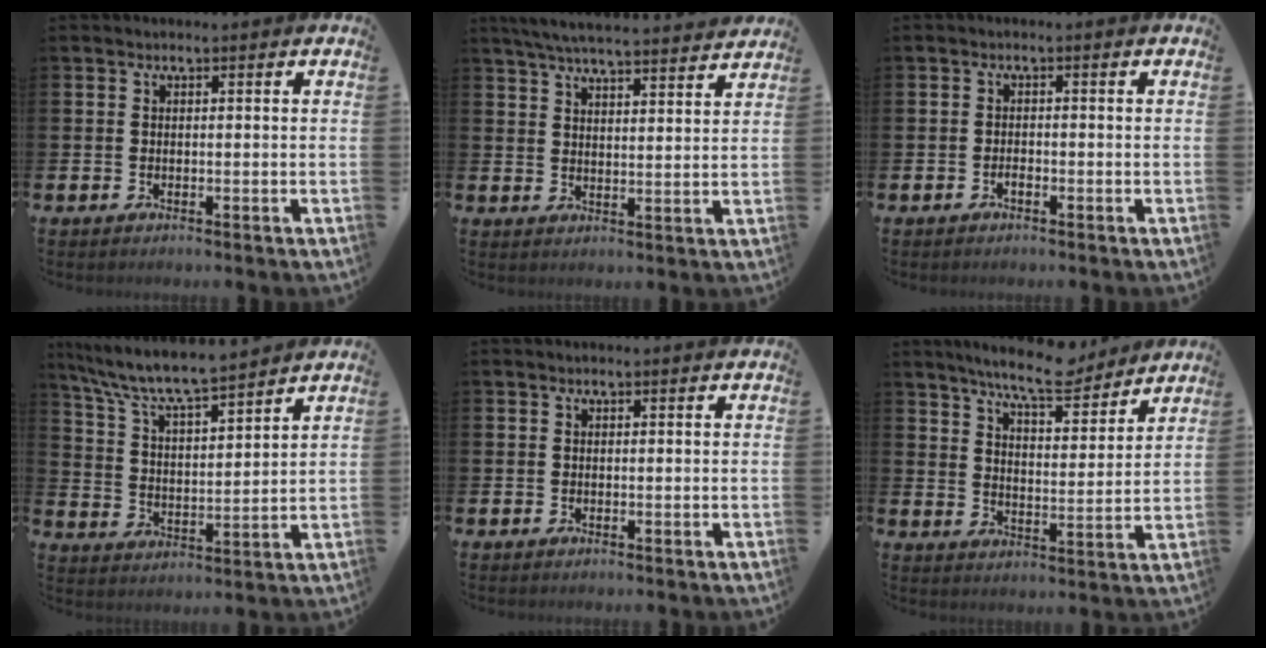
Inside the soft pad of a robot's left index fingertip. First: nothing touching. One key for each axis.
{"total": 6.0, "fx": 5.9, "fy": 0.2, "fz": 1.5, "tx": -0.044, "ty": -0.032, "tz": 0.104}
{"total": 1.0, "fx": -0.6, "fy": 0.4, "fz": 0.6, "tx": -0.020, "ty": 0.001, "tz": -0.010}
{"total": 8.0, "fx": 7.5, "fy": 0.6, "fz": 2.6, "tx": -0.085, "ty": -0.051, "tz": 0.130}
{"total": 0.0}
{"total": 8.7, "fx": 8.1, "fy": 1.2, "fz": 3.1, "tx": -0.074, "ty": -0.043, "tz": 0.143}